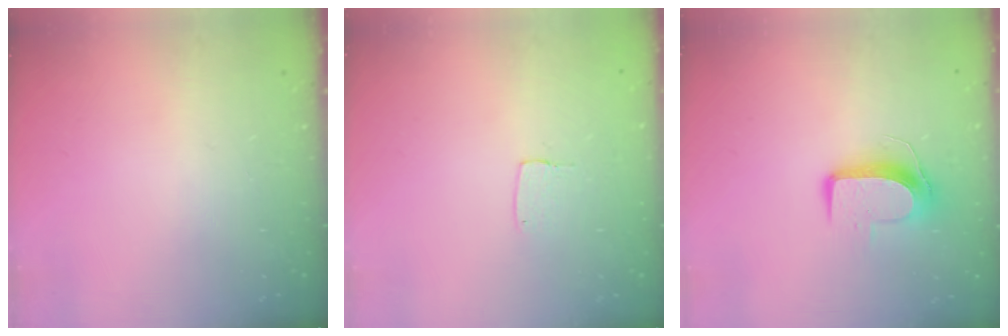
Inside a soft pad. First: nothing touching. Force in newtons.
{"total": 3.2, "press": 3.2, "slide": 0.2}
{"total": 9.4, "press": 9.4, "slide": 0.3}